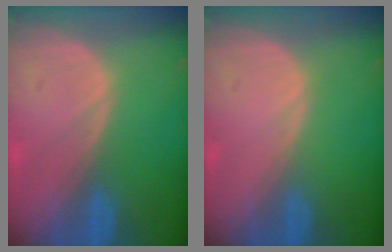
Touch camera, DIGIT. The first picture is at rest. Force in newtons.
{"total": 0.0}